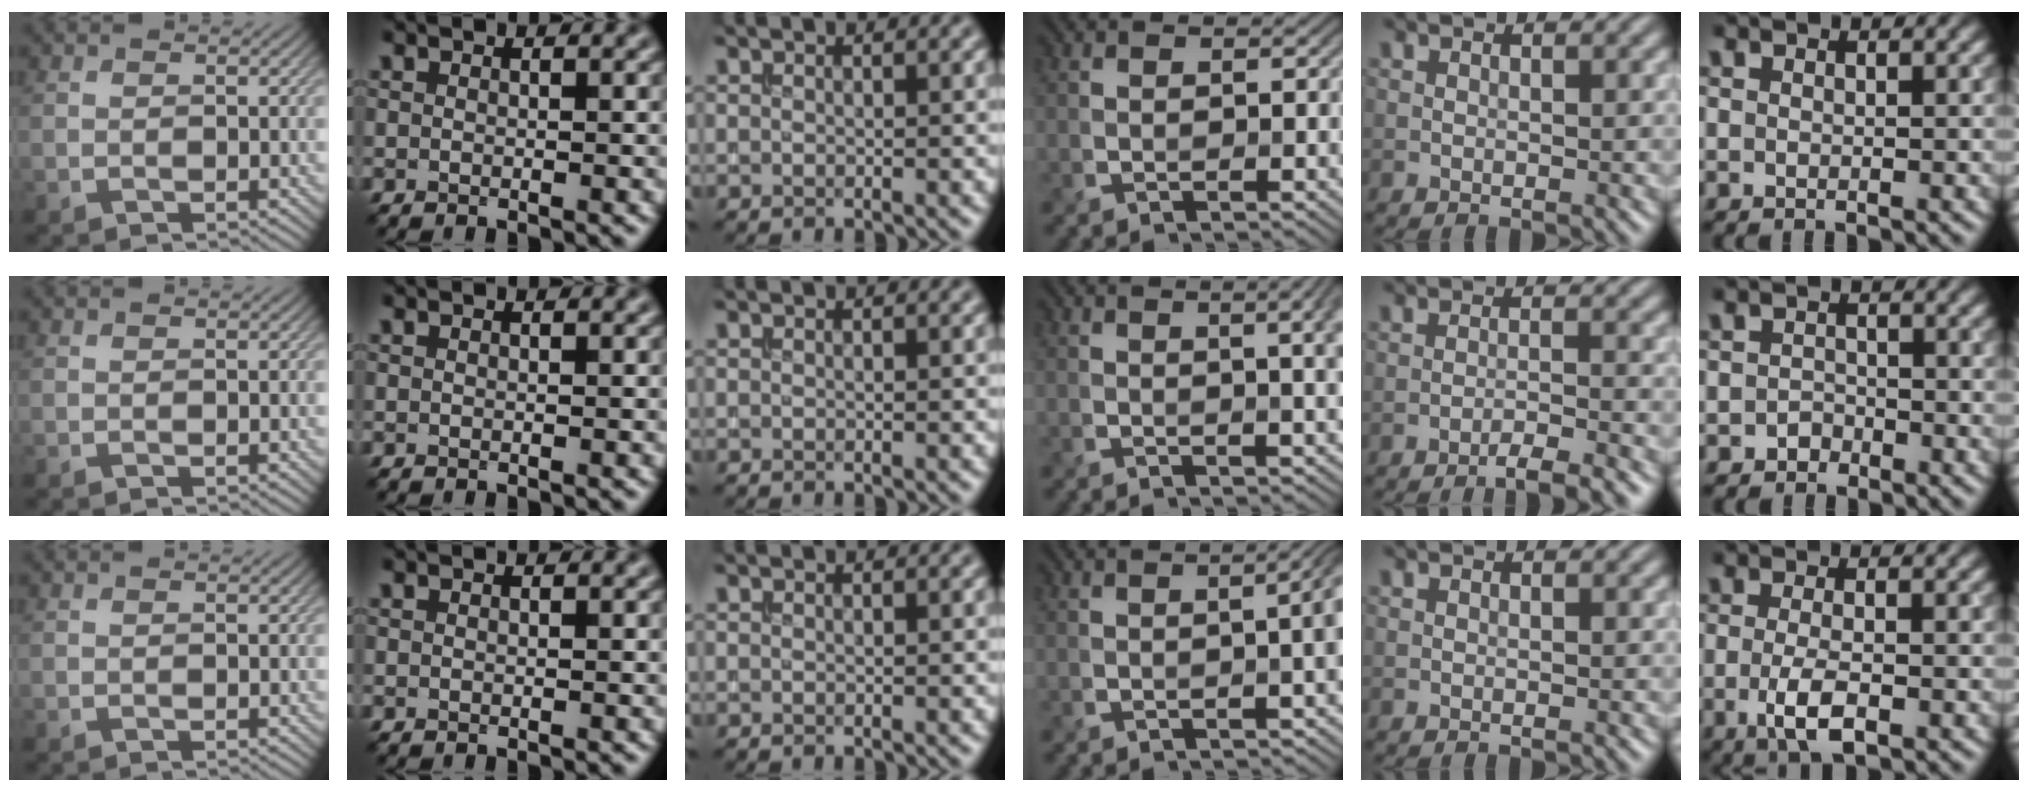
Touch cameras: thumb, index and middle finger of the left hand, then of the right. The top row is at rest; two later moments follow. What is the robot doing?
{"motion": "extract", "object": "bucket"}